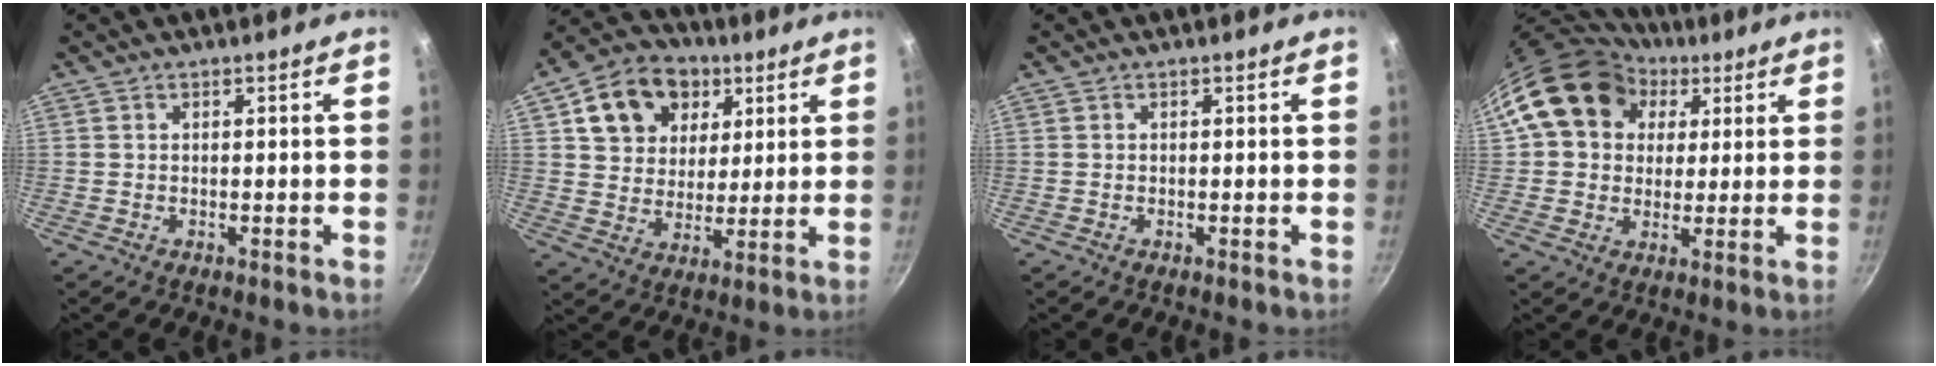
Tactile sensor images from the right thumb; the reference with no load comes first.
{"total": 14.8, "force": [5.9, 11.6, 6.9], "torque": [-0.094, 0.000, 0.095]}
{"total": 0.0}
{"total": 15.0, "force": [5.6, 12.1, 6.8], "torque": [-0.090, 0.007, 0.088]}